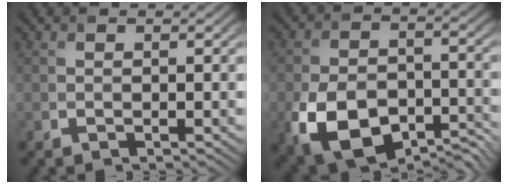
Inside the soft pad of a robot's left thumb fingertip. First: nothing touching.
{"total": 12.1, "force": [-5.3, 7.6, 7.8], "torque": [-0.174, -0.031, -0.085]}